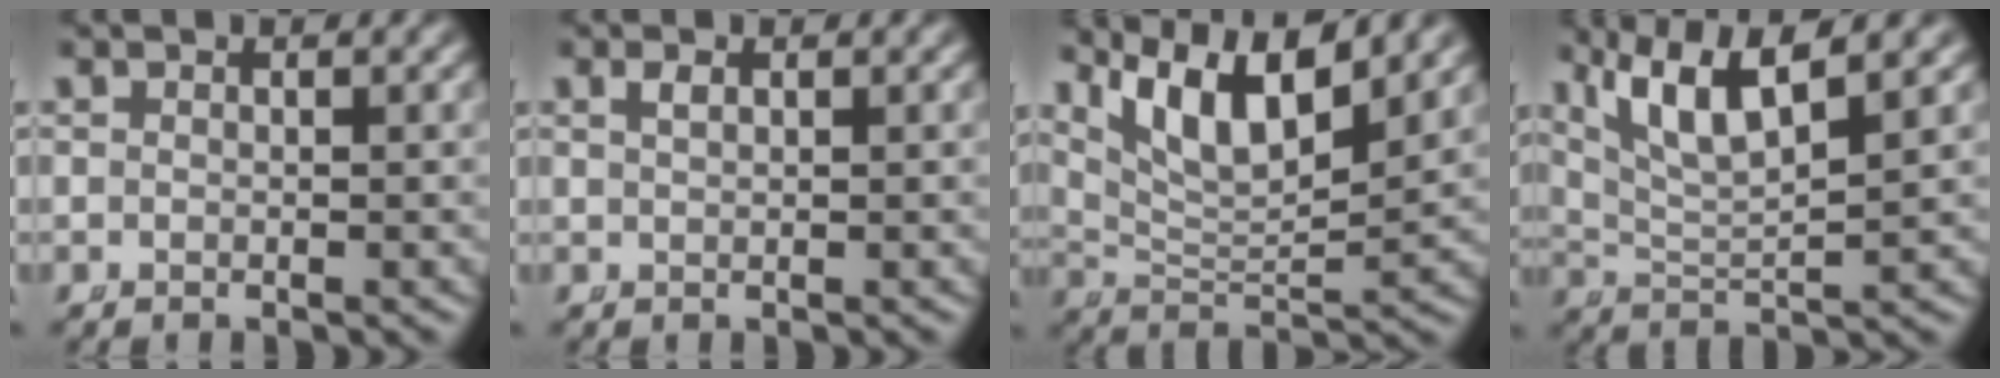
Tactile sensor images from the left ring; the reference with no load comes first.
{"total": 0.6, "force": [0.4, -0.1, 0.5], "torque": [-0.009, -0.002, 0.013]}
{"total": 8.1, "force": [4.2, 3.9, 5.7], "torque": [-0.103, -0.003, 0.076]}
{"total": 6.7, "force": [3.4, 3.4, 4.6], "torque": [-0.094, 0.000, 0.060]}